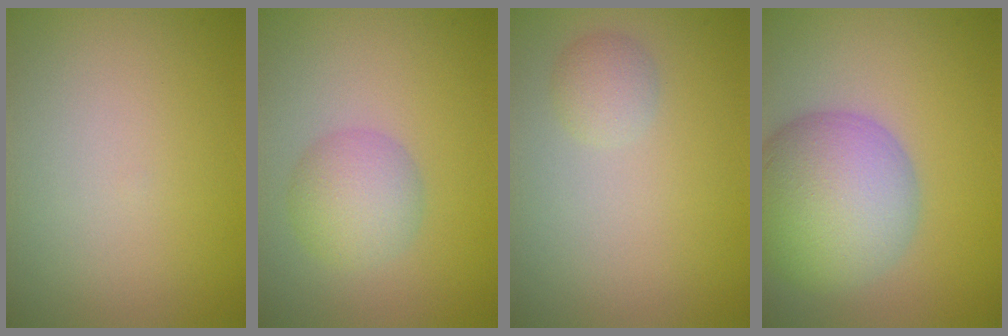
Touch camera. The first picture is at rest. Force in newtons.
{"total": 3.5, "press": 3.5, "slide": 0.1}
{"total": 1.5, "press": 1.5, "slide": 0.0}
{"total": 9.2, "press": 9.1, "slide": 0.6}